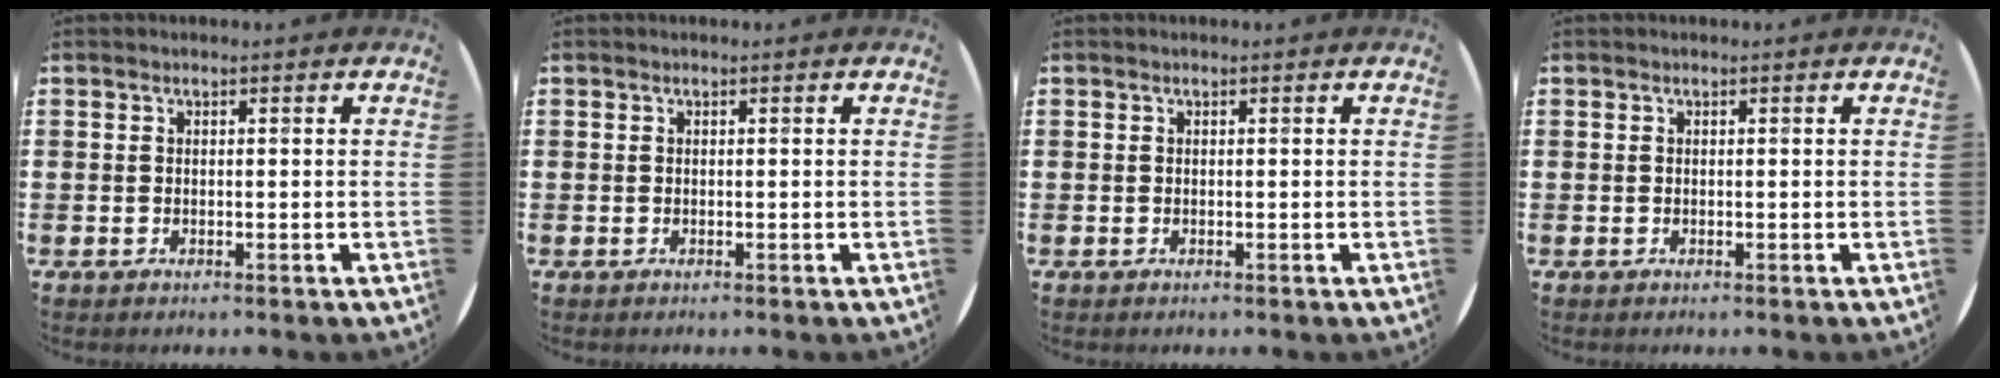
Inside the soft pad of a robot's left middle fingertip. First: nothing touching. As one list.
[{"total": 0.0}, {"total": 0.0}, {"total": 0.0}]